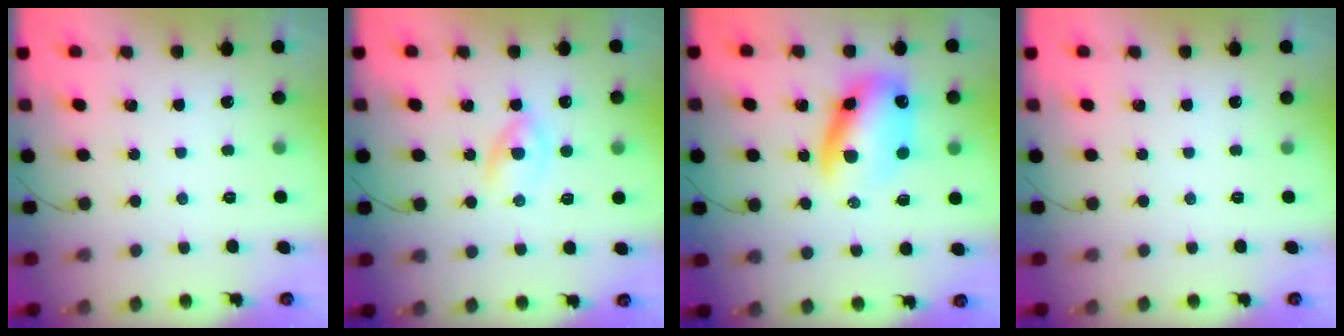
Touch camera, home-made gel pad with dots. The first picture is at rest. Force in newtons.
{"total": 2.5, "press": 2.2, "slide": 1.2}
{"total": 13.5, "press": 13.1, "slide": 3.4}
{"total": 0.0}